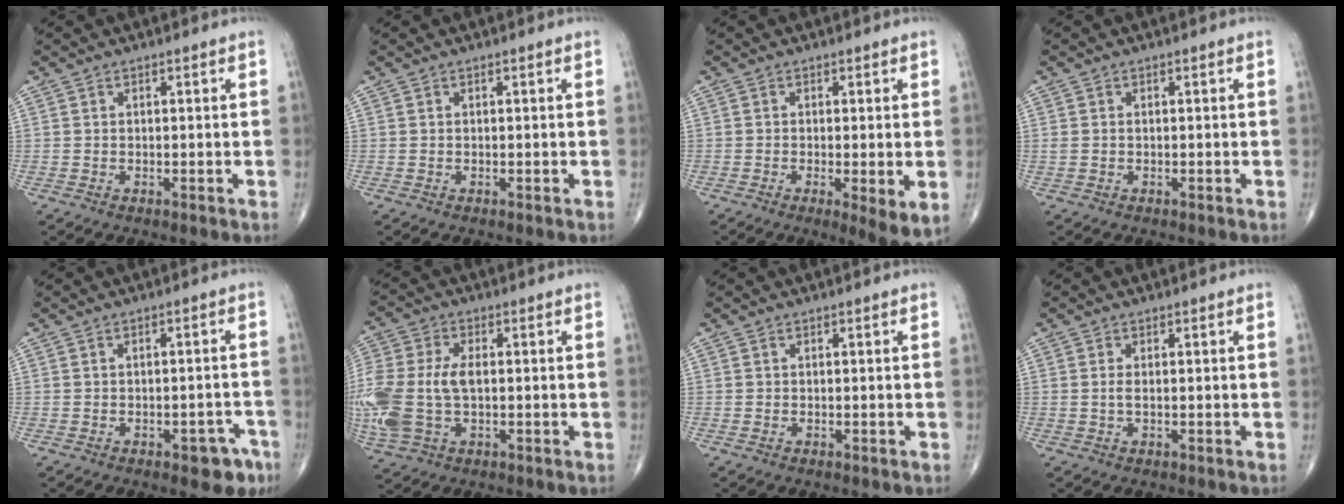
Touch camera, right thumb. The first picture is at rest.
{"total": 0.0}
{"total": 6.0, "force": [-1.2, 1.3, 5.7], "torque": [-0.092, -0.020, -0.021]}
{"total": 1.1, "force": [0.0, 0.7, 0.8], "torque": [-0.027, 0.006, 0.003]}
{"total": 5.3, "force": [-3.0, 2.7, 3.4], "torque": [-0.017, 0.022, -0.033]}
{"total": 16.6, "force": [-1.1, 10.0, 13.2], "torque": [-0.350, 0.000, -0.012]}
{"total": 0.0}
{"total": 1.3, "force": [0.0, 0.4, 1.2], "torque": [-0.031, -0.002, 0.002]}